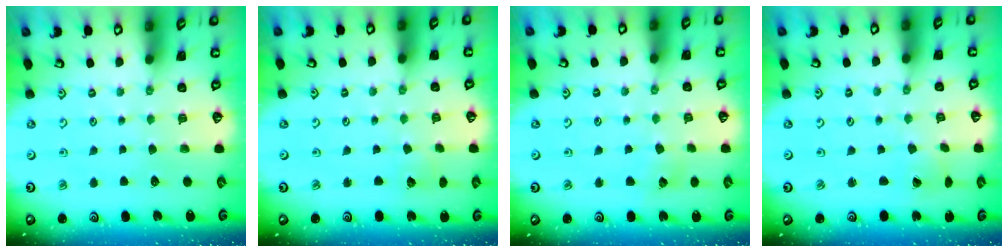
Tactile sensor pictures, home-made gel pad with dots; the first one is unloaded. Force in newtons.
{"total": 3.8, "press": 3.7, "slide": 0.4}
{"total": 4.6, "press": 4.6, "slide": 0.5}
{"total": 0.9, "press": 0.9, "slide": 0.1}